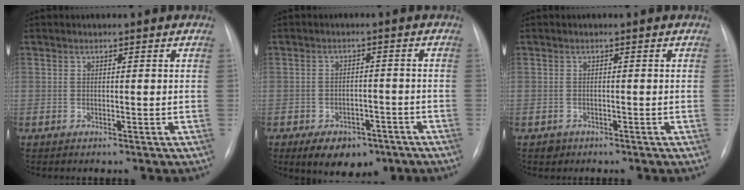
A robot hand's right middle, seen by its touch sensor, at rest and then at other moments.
{"total": 7.9, "force": [-4.9, 4.5, 4.2], "torque": [-0.060, 0.009, -0.064]}
{"total": 1.2, "force": [-0.7, 1.0, -0.1], "torque": [-0.001, 0.004, -0.010]}